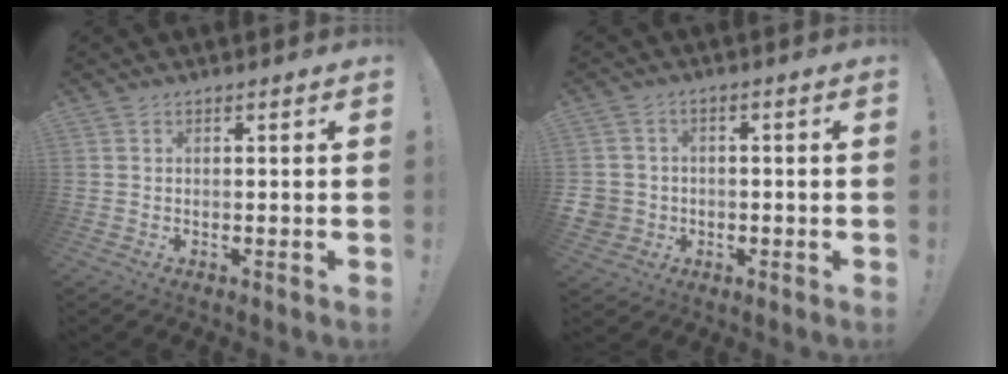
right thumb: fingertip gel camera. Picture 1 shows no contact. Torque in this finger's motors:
{"motor_torque": [-0.09, 0.07, 0.22, 0.02, -0.01]}